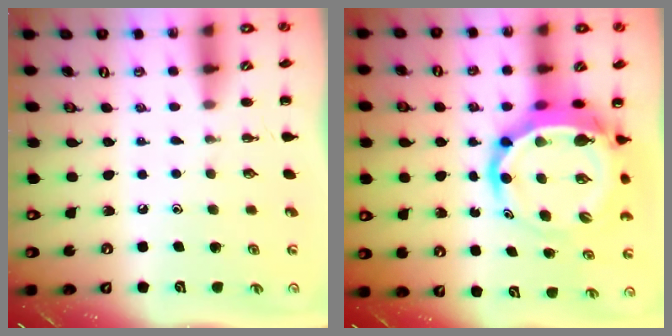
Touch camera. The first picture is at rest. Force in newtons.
{"total": 9.8, "press": 9.4, "slide": 2.8}